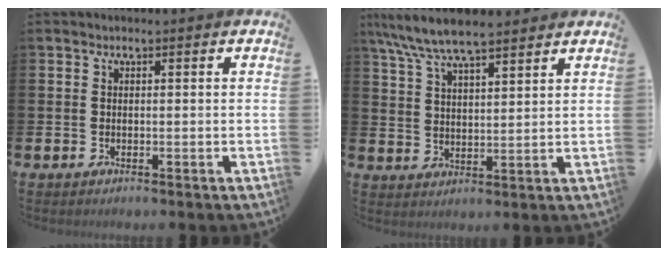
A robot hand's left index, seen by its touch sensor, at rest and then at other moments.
{"total": 7.6, "force": [6.9, 1.3, 2.8], "torque": [-0.080, -0.023, 0.125]}